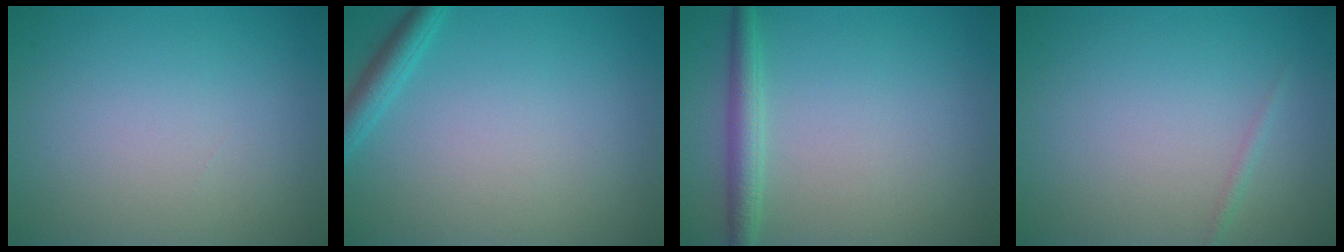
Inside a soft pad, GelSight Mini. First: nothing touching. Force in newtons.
{"total": 2.0, "press": 2.0, "slide": 0.1}
{"total": 2.4, "press": 2.4, "slide": 0.1}
{"total": 0.6, "press": 0.6, "slide": 0.1}